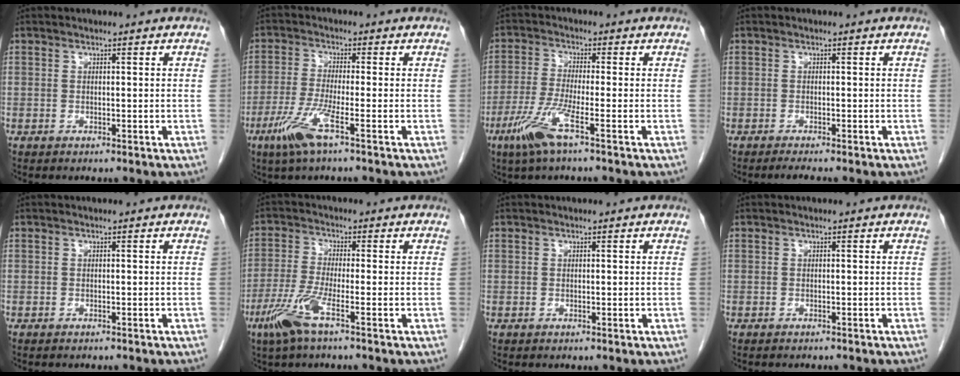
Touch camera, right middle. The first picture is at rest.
{"total": 6.2, "force": [-3.2, -0.1, 5.3], "torque": [-0.115, -0.015, -0.069]}
{"total": 6.6, "force": [-3.5, -0.1, 5.6], "torque": [-0.125, -0.014, -0.075]}
{"total": 1.5, "force": [-1.3, -0.4, 0.8], "torque": [-0.020, -0.005, -0.022]}
{"total": 2.2, "force": [-2.0, 0.5, 0.8], "torque": [-0.014, -0.004, -0.020]}
{"total": 6.2, "force": [-3.4, 0.2, 5.2], "torque": [-0.119, -0.012, -0.073]}
{"total": 0.0}
{"total": 2.6, "force": [-2.4, 0.5, 0.9], "torque": [-0.015, -0.004, -0.027]}